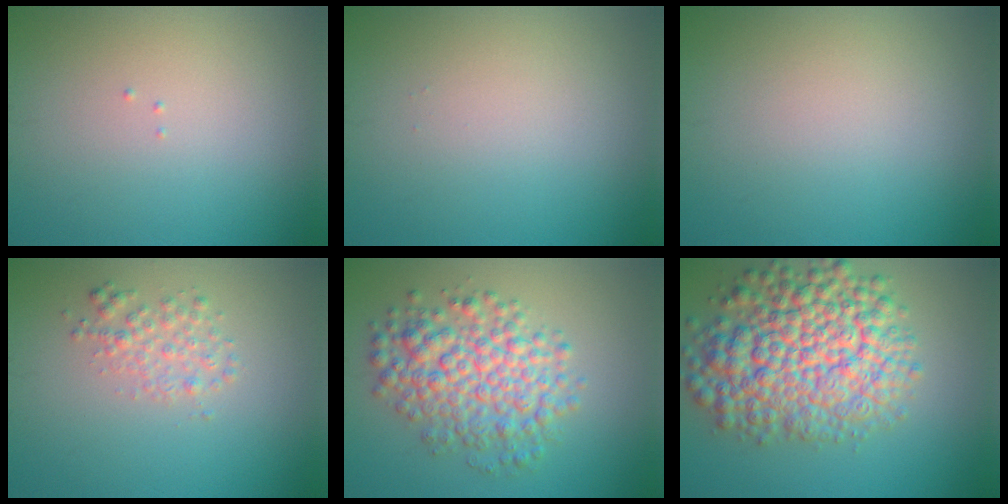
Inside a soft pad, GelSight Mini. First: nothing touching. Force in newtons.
{"total": 0.0}
{"total": 0.0}
{"total": 2.0, "press": 2.0, "slide": 0.1}
{"total": 6.2, "press": 6.2, "slide": 0.1}
{"total": 10.3, "press": 10.3, "slide": 0.4}